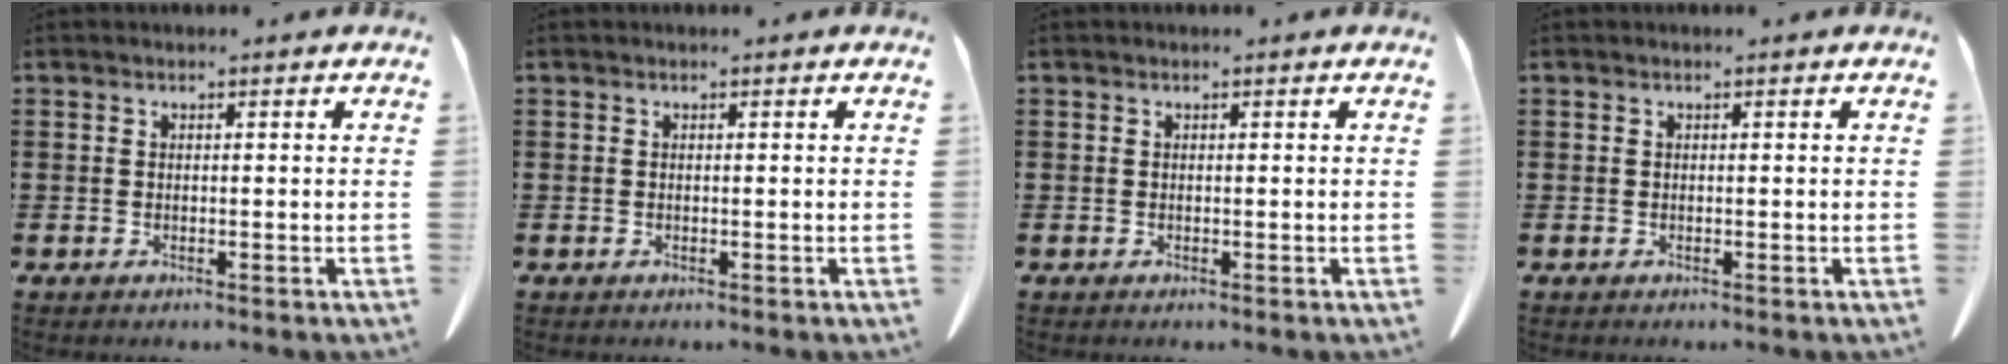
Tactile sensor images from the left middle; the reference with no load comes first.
{"total": 0.0}
{"total": 0.0}
{"total": 0.0}